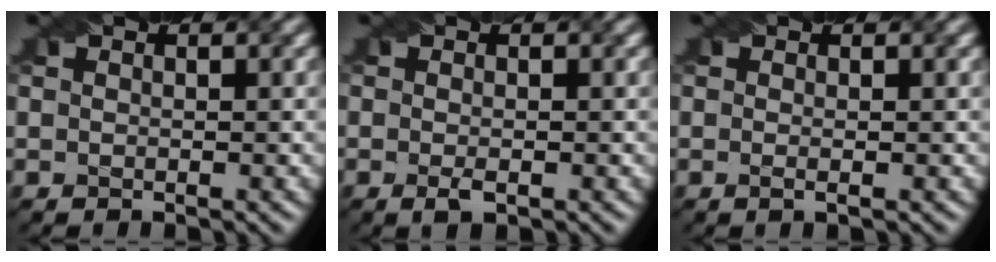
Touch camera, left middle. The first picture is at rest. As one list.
[{"total": 1.3, "force": [-0.5, 0.4, 1.1], "torque": [-0.023, -0.001, -0.009]}, {"total": 0.9, "force": [-0.2, -0.1, 0.8], "torque": [-0.009, -0.001, -0.009]}]